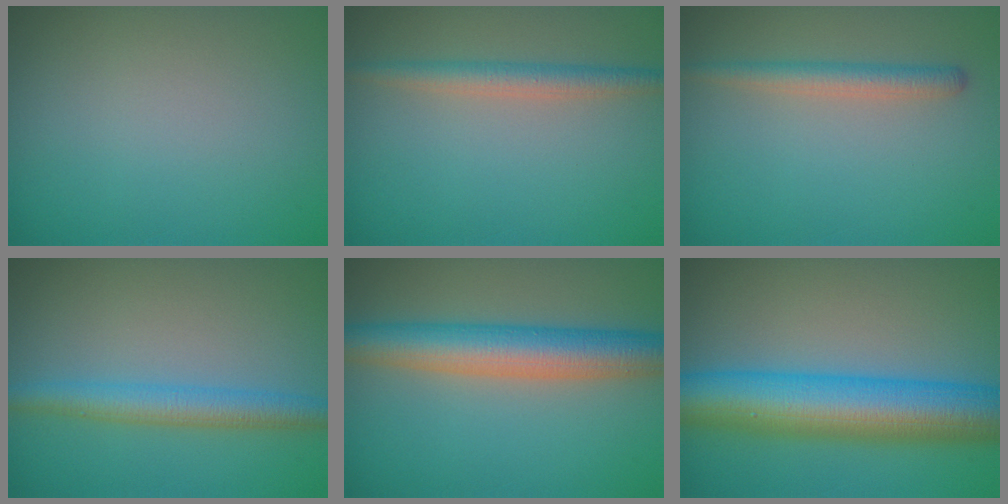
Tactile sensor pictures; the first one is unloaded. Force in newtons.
{"total": 2.5, "press": 2.5, "slide": 0.1}
{"total": 2.2, "press": 2.2, "slide": 0.0}
{"total": 3.7, "press": 3.7, "slide": 0.1}
{"total": 6.9, "press": 6.8, "slide": 0.3}
{"total": 10.5, "press": 10.4, "slide": 0.2}